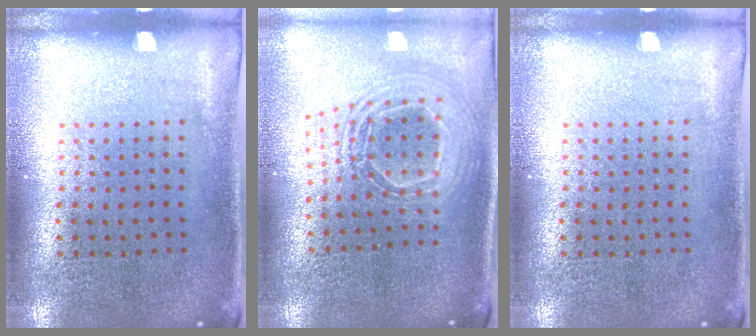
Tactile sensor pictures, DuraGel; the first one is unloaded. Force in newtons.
{"total": 2.2, "press": 1.8, "slide": 1.4}
{"total": 0.0}